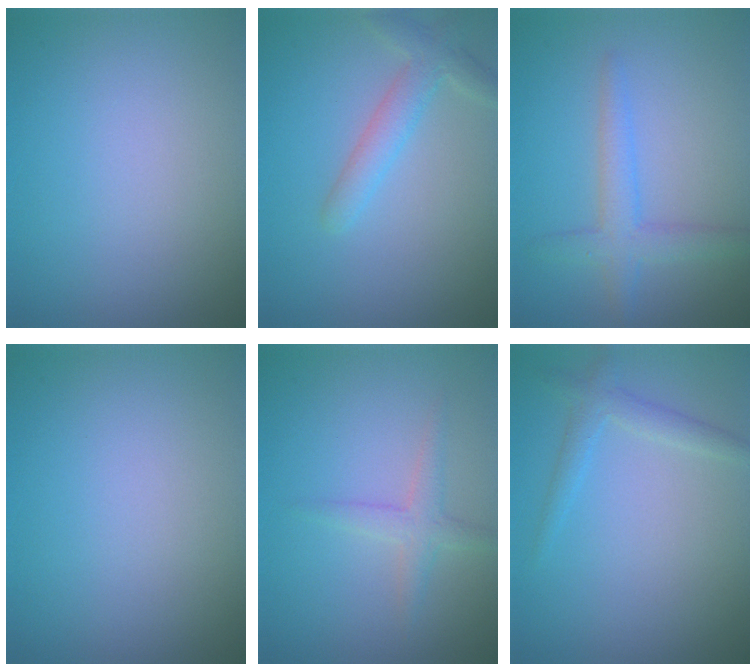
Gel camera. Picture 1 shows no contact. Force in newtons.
{"total": 2.8, "press": 2.8, "slide": 0.2}
{"total": 2.8, "press": 2.8, "slide": 0.1}
{"total": 0.0}
{"total": 1.9, "press": 1.9, "slide": 0.1}
{"total": 1.8, "press": 1.8, "slide": 0.1}